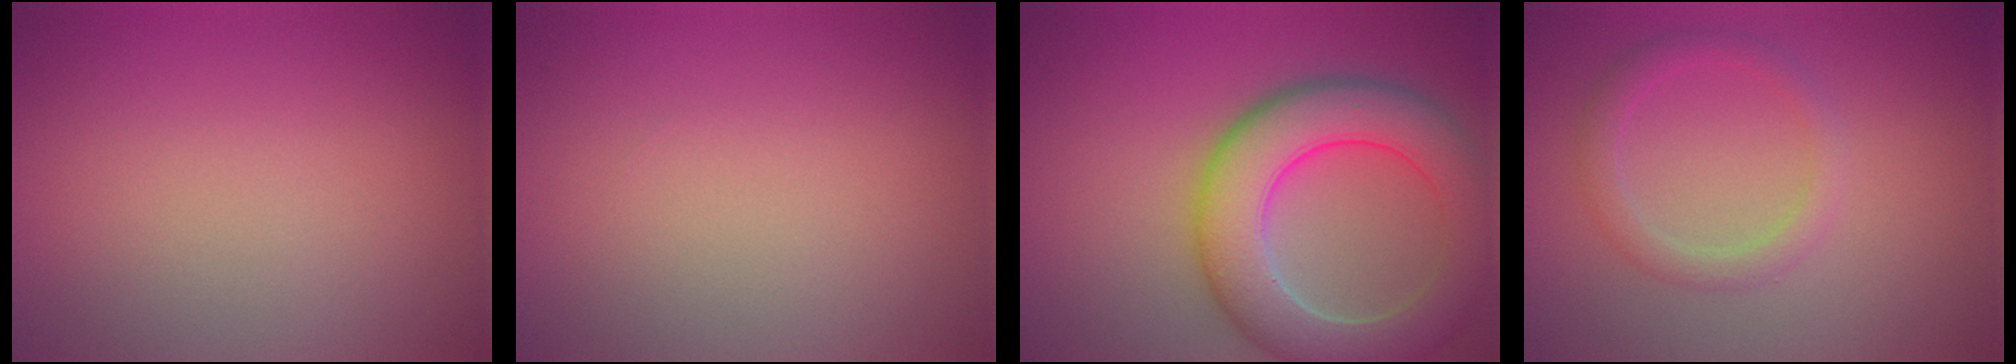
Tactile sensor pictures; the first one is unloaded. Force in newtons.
{"total": 0.0}
{"total": 8.9, "press": 8.8, "slide": 0.9}
{"total": 2.2, "press": 2.2, "slide": 0.2}